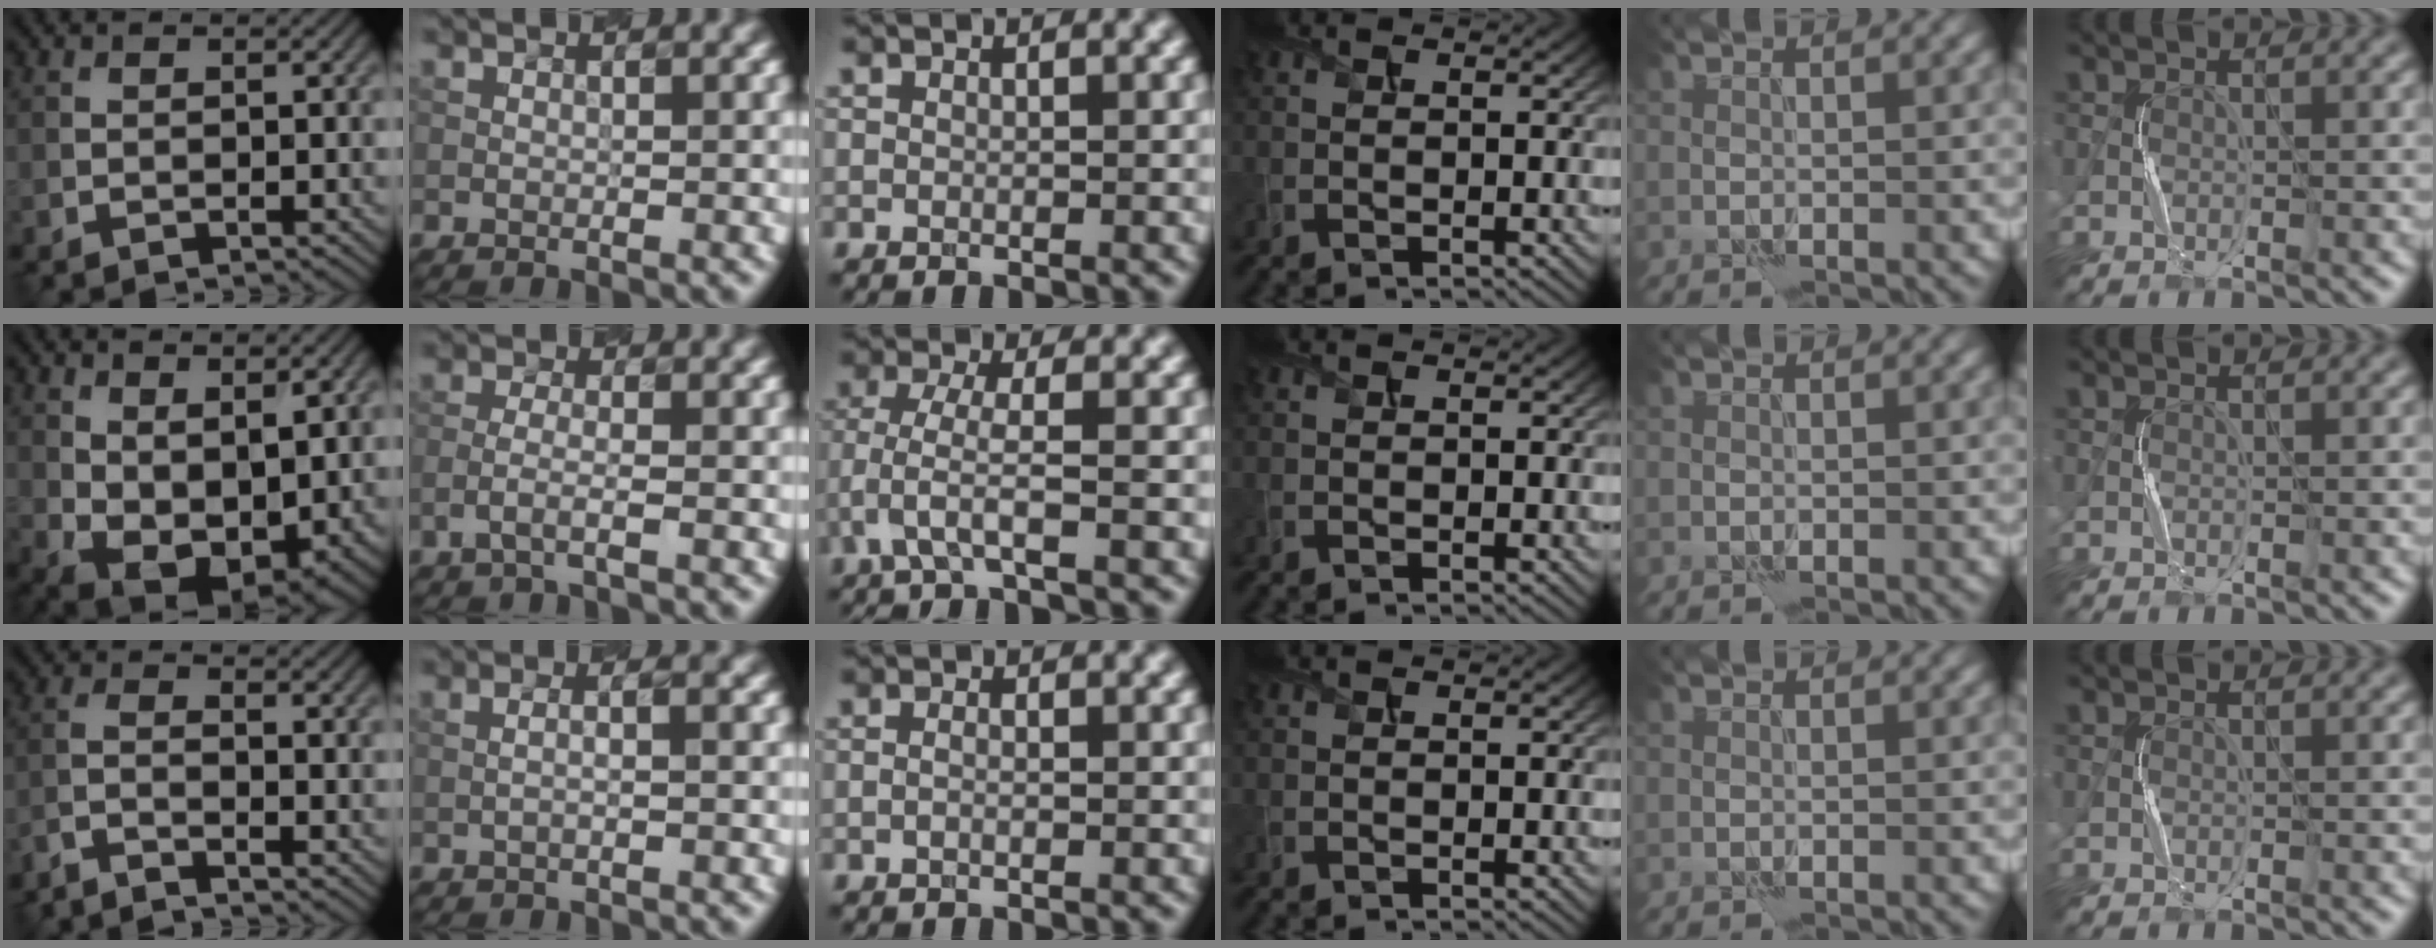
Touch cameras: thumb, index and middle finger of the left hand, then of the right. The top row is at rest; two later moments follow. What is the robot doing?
{"motion": "squeeze", "object": "sponge"}